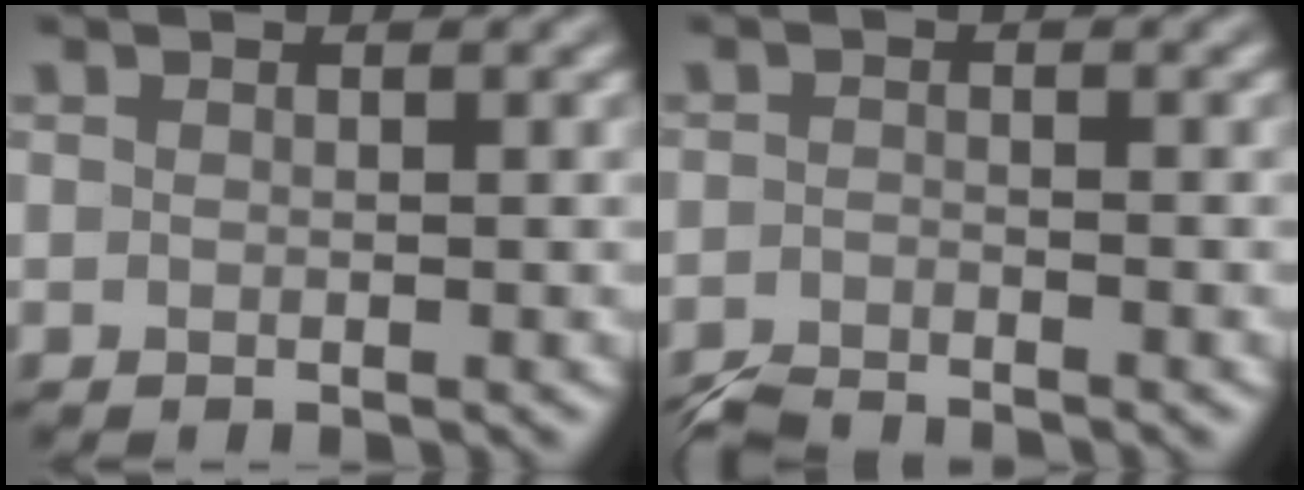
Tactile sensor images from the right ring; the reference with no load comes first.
{"total": 2.7, "force": [-2.7, 0.0, 0.5], "torque": [-0.012, -0.006, -0.059]}